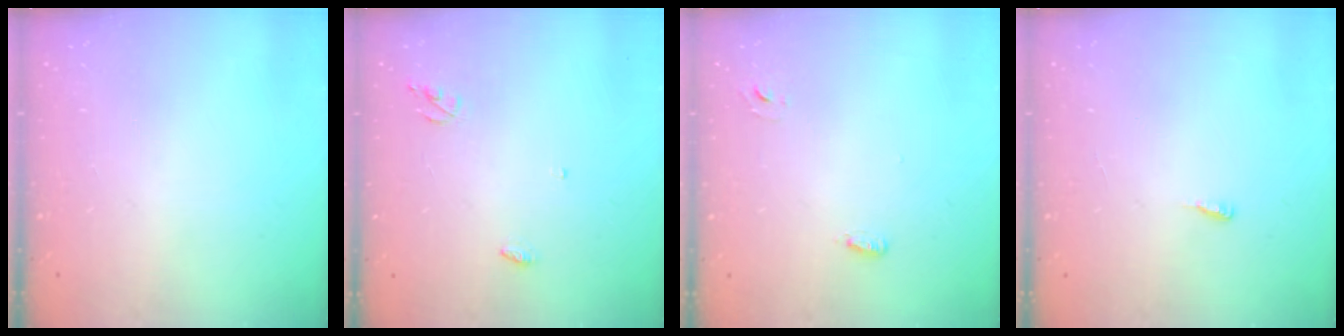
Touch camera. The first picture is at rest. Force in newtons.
{"total": 3.7, "press": 3.7, "slide": 0.2}
{"total": 2.6, "press": 2.5, "slide": 0.6}
{"total": 4.1, "press": 4.0, "slide": 0.5}